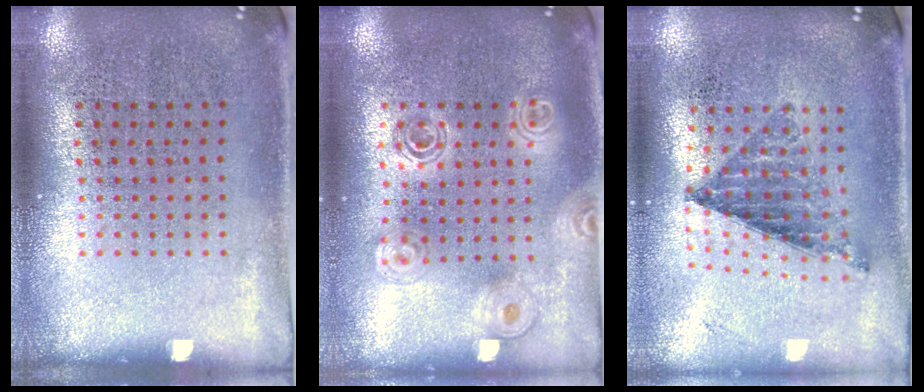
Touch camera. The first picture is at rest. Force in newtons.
{"total": 1.6, "press": 1.4, "slide": 0.8}
{"total": 0.8, "press": 0.8, "slide": 0.1}